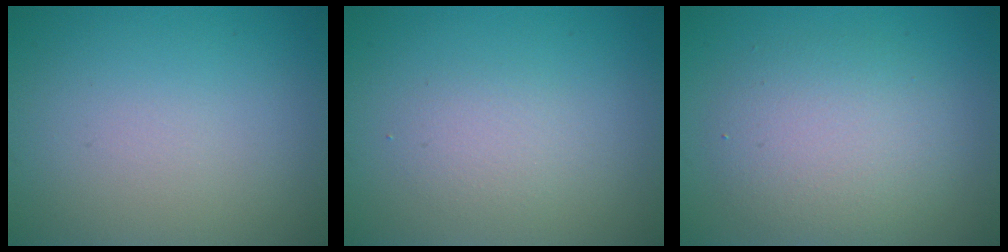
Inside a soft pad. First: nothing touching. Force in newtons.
{"total": 1.6, "press": 1.6, "slide": 0.1}
{"total": 4.5, "press": 4.5, "slide": 0.4}